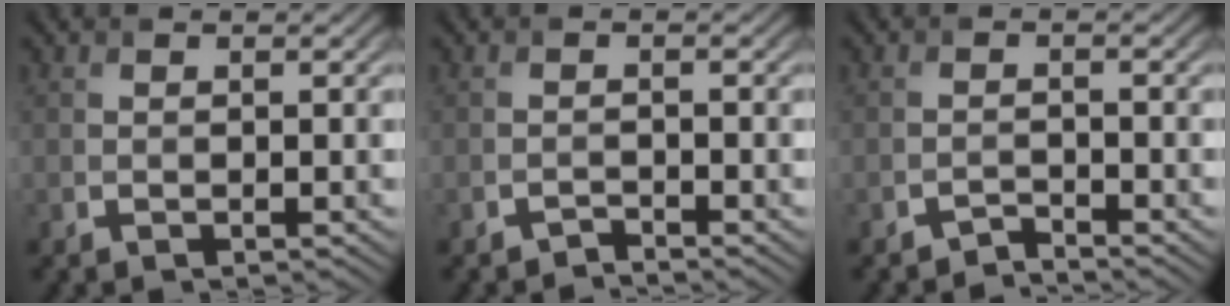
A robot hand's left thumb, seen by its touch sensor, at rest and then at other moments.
{"total": 1.1, "force": [-1.1, 0.1, 0.1], "torque": [-0.001, 0.002, -0.024]}
{"total": 1.5, "force": [-1.5, 0.1, 0.2], "torque": [-0.002, 0.003, -0.035]}